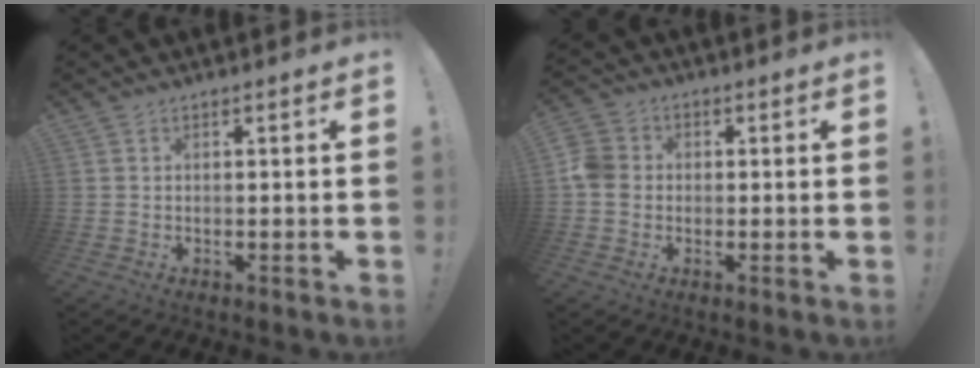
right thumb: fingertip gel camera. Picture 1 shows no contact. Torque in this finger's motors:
{"motor_torque": [1.19, 1.17, 0.71, -0.57, 0.02]}